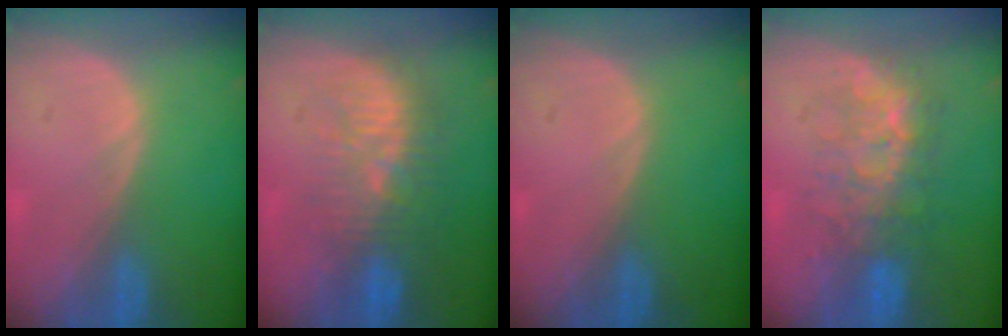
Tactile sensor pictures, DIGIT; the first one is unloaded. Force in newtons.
{"total": 9.4, "press": 8.9, "slide": 2.9}
{"total": 0.0}
{"total": 7.9, "press": 7.7, "slide": 1.4}